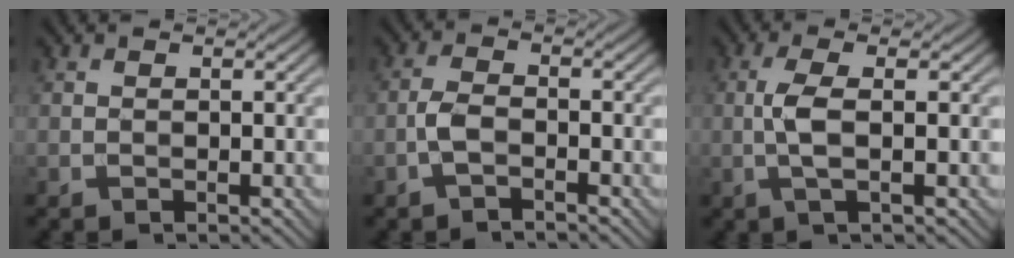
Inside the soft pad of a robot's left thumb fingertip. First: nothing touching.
{"total": 2.9, "force": [-1.6, 1.1, 2.1], "torque": [-0.051, 0.003, -0.041]}
{"total": 3.7, "force": [-0.2, 0.7, 3.7], "torque": [-0.084, 0.003, -0.008]}